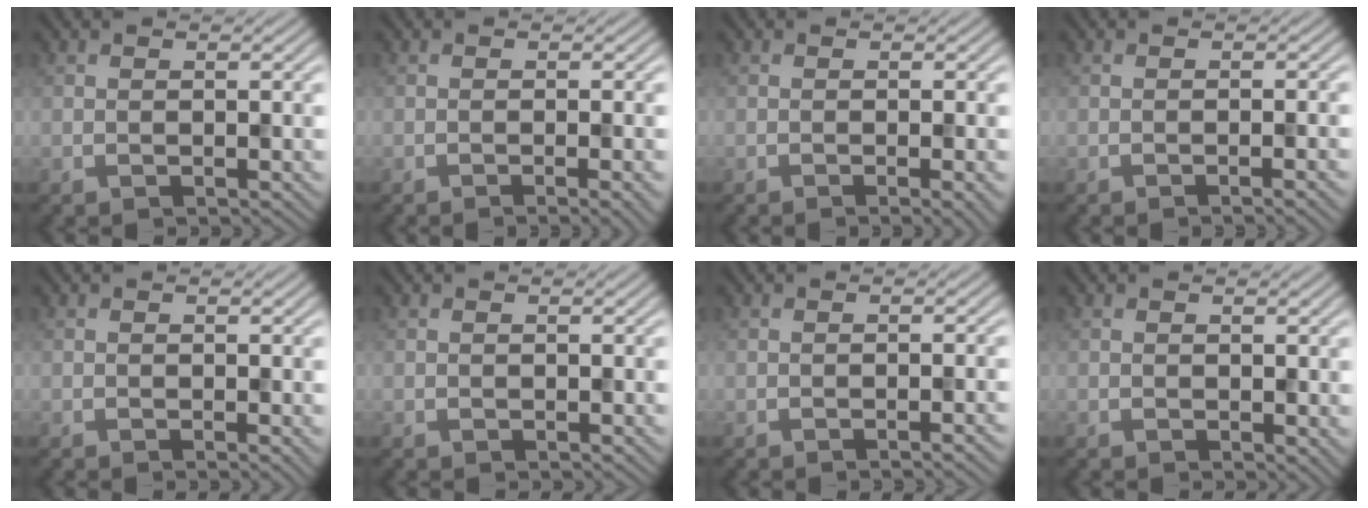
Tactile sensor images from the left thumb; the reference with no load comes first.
{"total": 1.7, "force": [-0.7, 0.4, 1.6], "torque": [-0.017, 0.004, -0.014]}
{"total": 1.4, "force": [-0.5, 0.3, 1.3], "torque": [-0.015, 0.003, -0.010]}
{"total": 1.4, "force": [-0.6, 0.4, 1.2], "torque": [-0.009, 0.006, -0.013]}
{"total": 0.0}
{"total": 0.0}
{"total": 0.7, "force": [-0.3, 0.2, 0.6], "torque": [0.000, 0.007, -0.008]}
{"total": 0.9, "force": [0.1, 0.5, 0.7], "torque": [-0.006, -0.003, 0.002]}